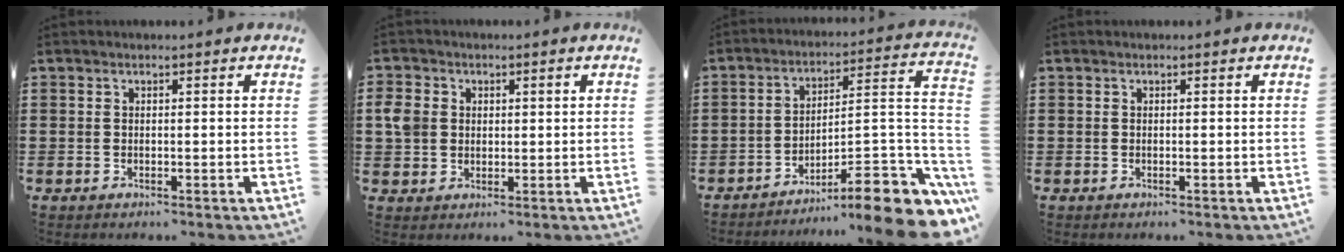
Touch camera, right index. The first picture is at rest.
{"total": 3.7, "force": [0.5, 3.2, 1.8], "torque": [-0.052, 0.012, 0.006]}
{"total": 10.2, "force": [-7.5, 1.7, 6.7], "torque": [-0.080, 0.003, -0.143]}
{"total": 0.0}